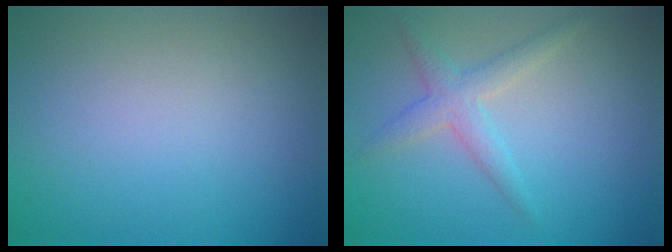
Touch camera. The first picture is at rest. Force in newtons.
{"total": 2.5, "press": 2.5, "slide": 0.1}